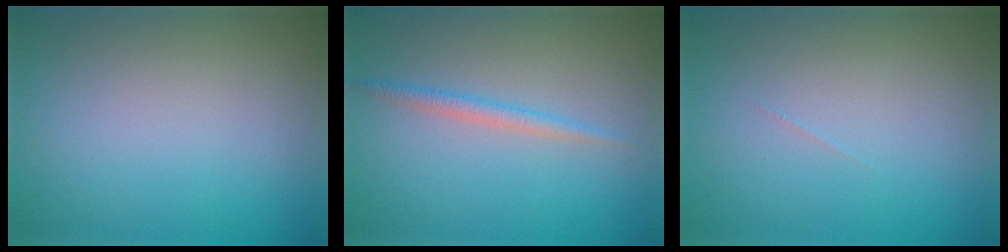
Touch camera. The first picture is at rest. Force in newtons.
{"total": 1.5, "press": 1.5, "slide": 0.1}
{"total": 0.0}